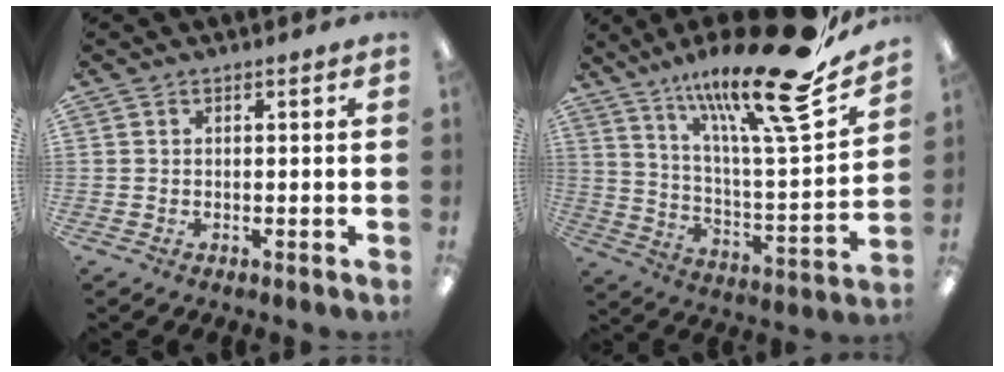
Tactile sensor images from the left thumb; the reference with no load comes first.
{"total": 23.8, "force": [17.3, 3.1, 16.0], "torque": [-0.255, -0.115, 0.269]}